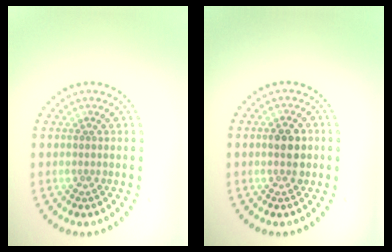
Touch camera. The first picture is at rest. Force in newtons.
{"total": 2.9, "press": 2.9, "slide": 0.2}